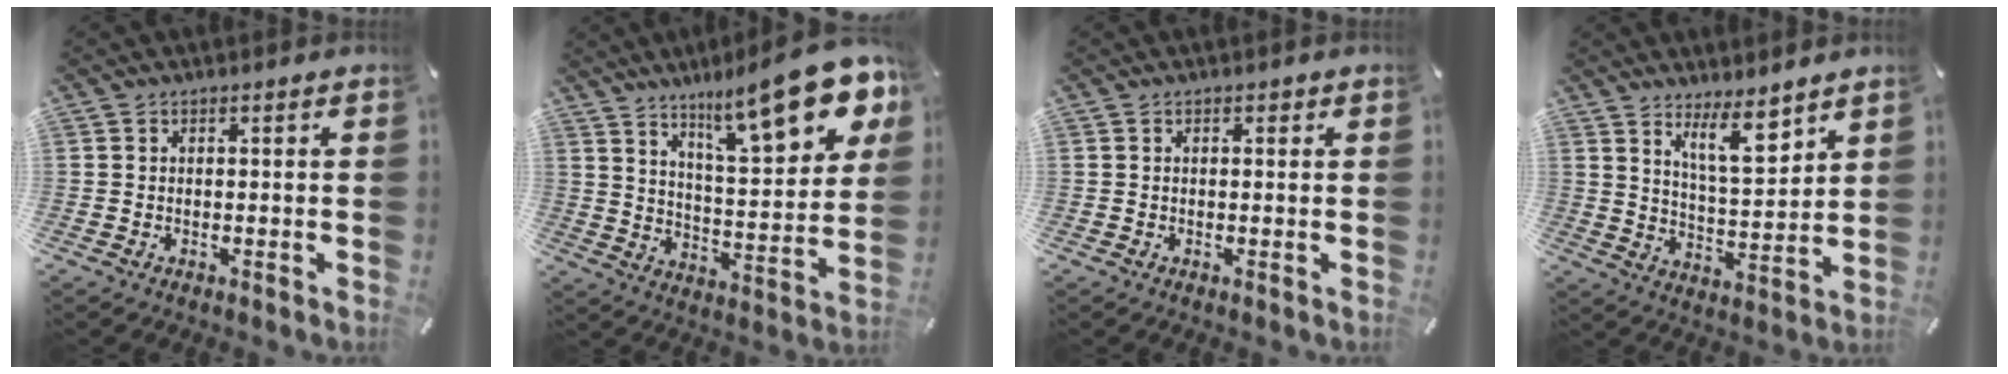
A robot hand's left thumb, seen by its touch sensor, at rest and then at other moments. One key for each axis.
{"total": 19.7, "fx": 13.0, "fy": 5.8, "fz": 13.6, "tx": -0.199, "ty": -0.087, "tz": 0.209}
{"total": 0.6, "fx": 0.2, "fy": 0.5, "fz": 0.4, "tx": 0.000, "ty": 0.000, "tz": 0.001}
{"total": 9.7, "fx": 7.5, "fy": 2.7, "fz": 5.6, "tx": -0.091, "ty": -0.051, "tz": 0.130}